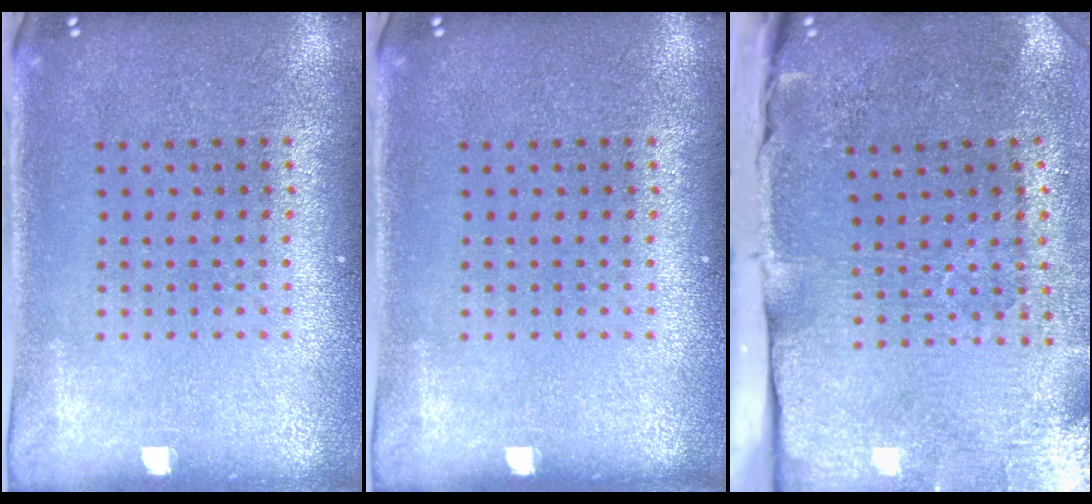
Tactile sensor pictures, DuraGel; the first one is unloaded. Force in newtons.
{"total": 0.0}
{"total": 4.8, "press": 3.9, "slide": 2.8}